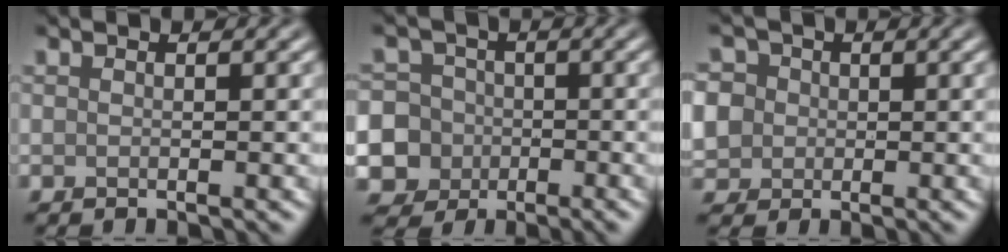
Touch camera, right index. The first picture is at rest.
{"total": 12.7, "force": [-4.4, 11.7, 2.5], "torque": [-0.086, -0.021, -0.107]}
{"total": 5.9, "force": [0.5, 5.4, 2.2], "torque": [-0.059, 0.030, -0.007]}